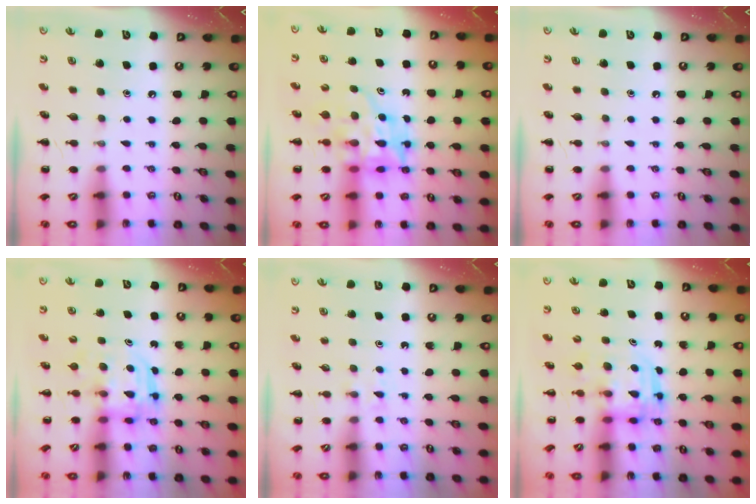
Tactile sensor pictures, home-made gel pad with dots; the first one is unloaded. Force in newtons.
{"total": 11.4, "press": 10.9, "slide": 3.4}
{"total": 0.0}
{"total": 3.1, "press": 3.1, "slide": 0.2}
{"total": 2.4, "press": 2.0, "slide": 1.2}
{"total": 3.1, "press": 3.1, "slide": 0.3}